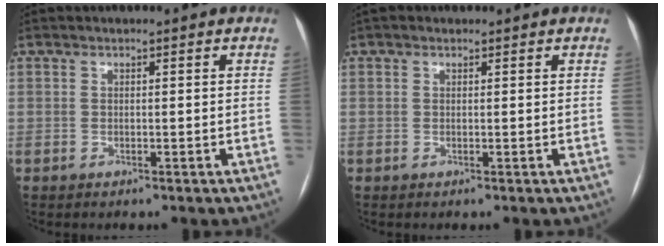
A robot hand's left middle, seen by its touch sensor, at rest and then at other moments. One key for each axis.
{"total": 0.7, "fx": 0.5, "fy": 0.4, "fz": 0.1, "tx": -0.008, "ty": 0.011, "tz": 0.008}